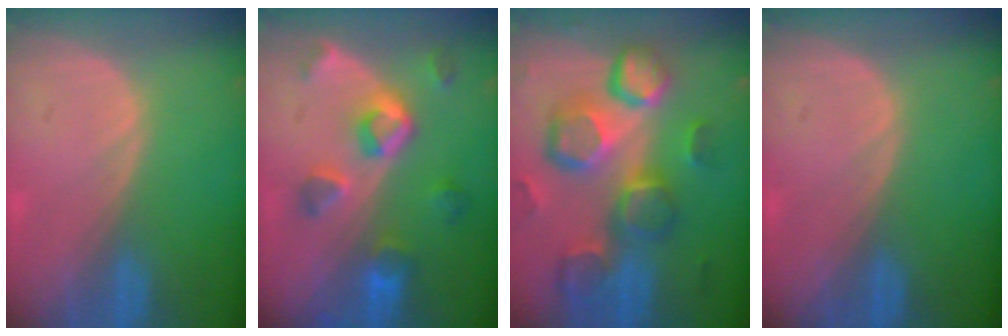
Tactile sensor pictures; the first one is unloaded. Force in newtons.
{"total": 7.8, "press": 7.0, "slide": 3.4}
{"total": 13.0, "press": 11.4, "slide": 6.4}
{"total": 0.0}